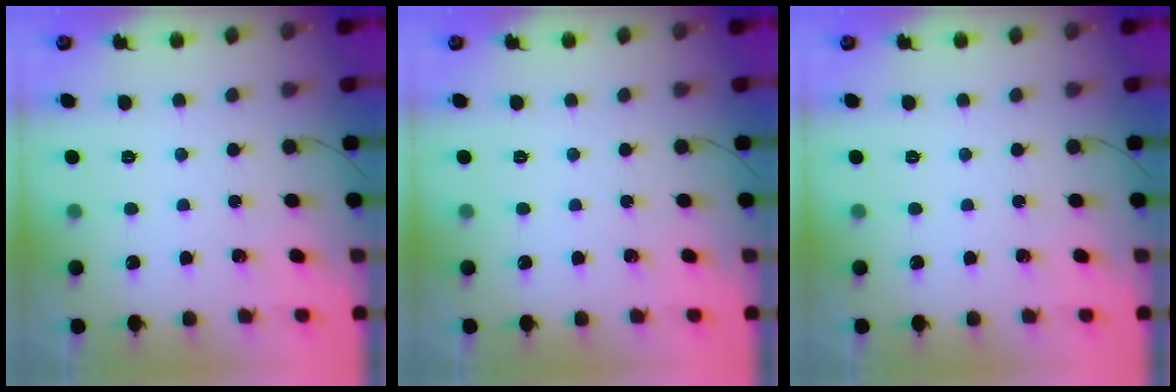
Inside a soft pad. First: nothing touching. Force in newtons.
{"total": 0.0}
{"total": 0.0}